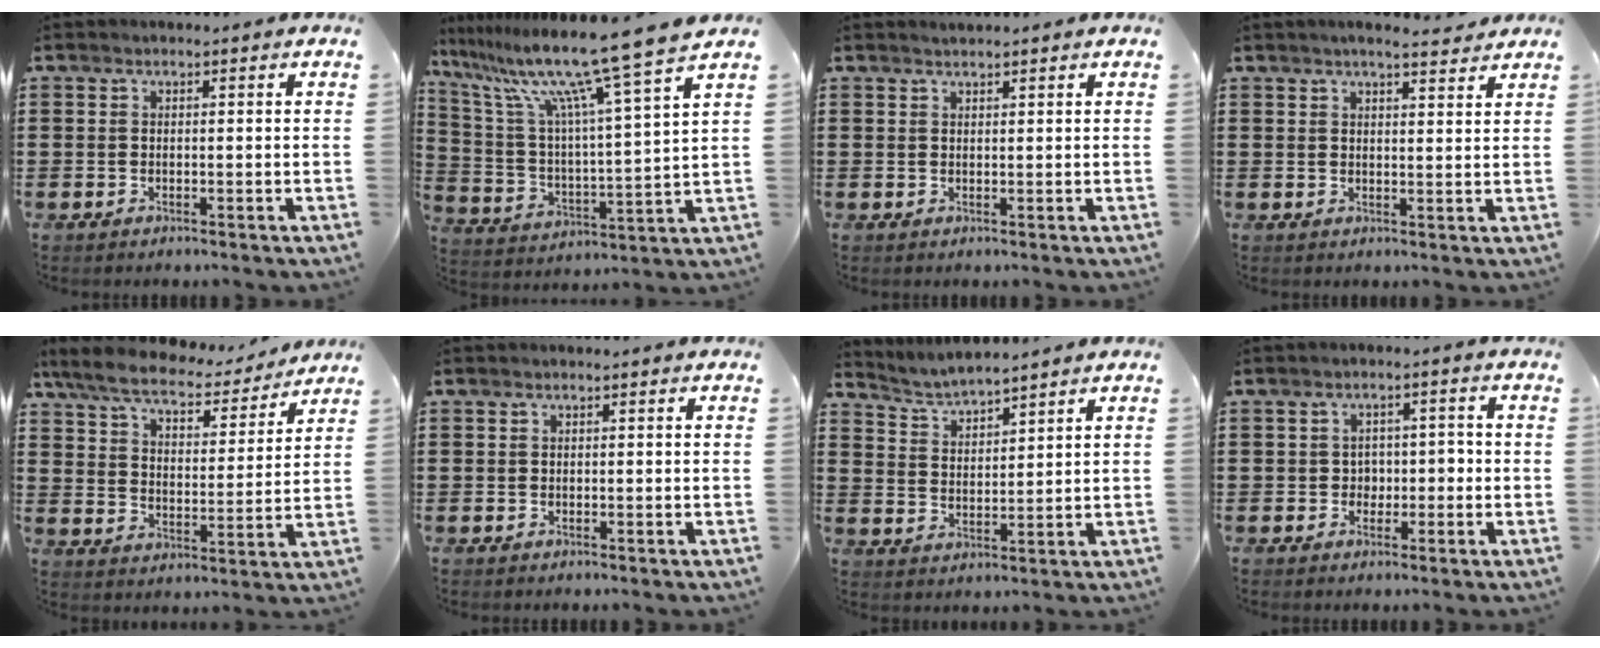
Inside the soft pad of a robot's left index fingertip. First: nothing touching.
{"total": 13.2, "force": [10.7, -0.7, 7.6], "torque": [-0.182, -0.074, 0.171]}
{"total": 0.8, "force": [0.8, 0.0, 0.1], "torque": [-0.003, -0.001, 0.017]}
{"total": 3.2, "force": [2.9, 0.2, 1.2], "torque": [-0.032, -0.003, 0.053]}
{"total": 7.2, "force": [6.3, 1.4, 3.2], "torque": [-0.090, -0.032, 0.108]}
{"total": 0.0}
{"total": 3.7, "force": [3.7, -0.1, 0.3], "torque": [-0.021, -0.014, 0.064]}
{"total": 2.8, "force": [-0.4, 2.3, 1.5], "torque": [-0.030, 0.003, -0.014]}